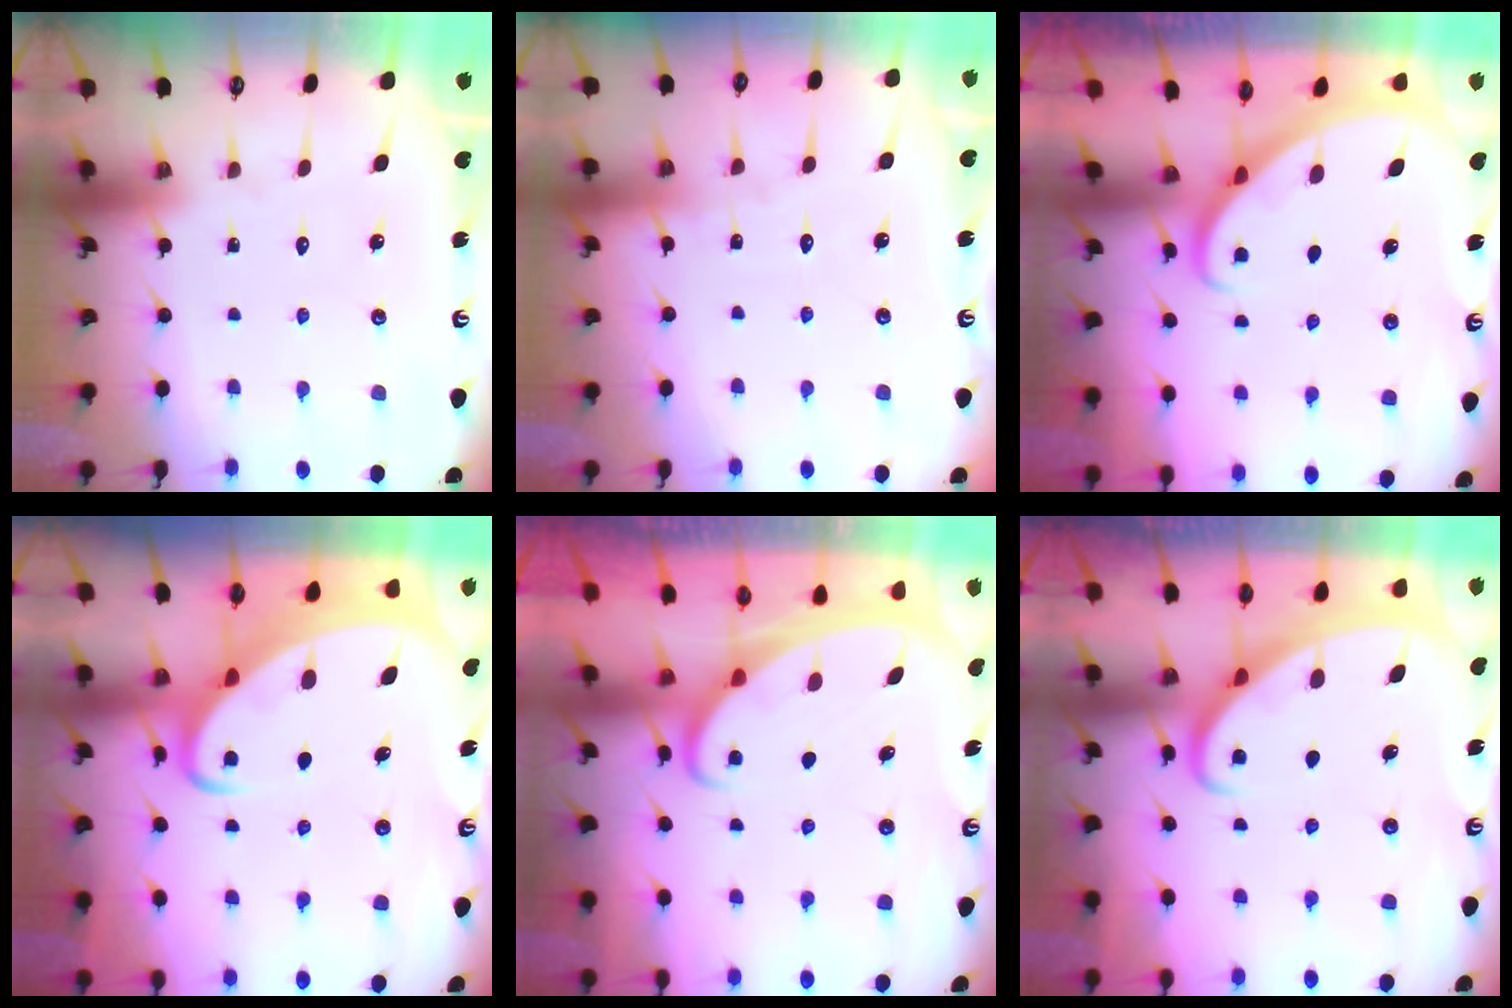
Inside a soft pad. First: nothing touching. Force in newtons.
{"total": 3.2, "press": 3.2, "slide": 0.4}
{"total": 2.8, "press": 2.8, "slide": 0.2}
{"total": 4.0, "press": 4.0, "slide": 0.4}
{"total": 2.3, "press": 2.2, "slide": 0.4}
{"total": 2.6, "press": 2.6, "slide": 0.3}